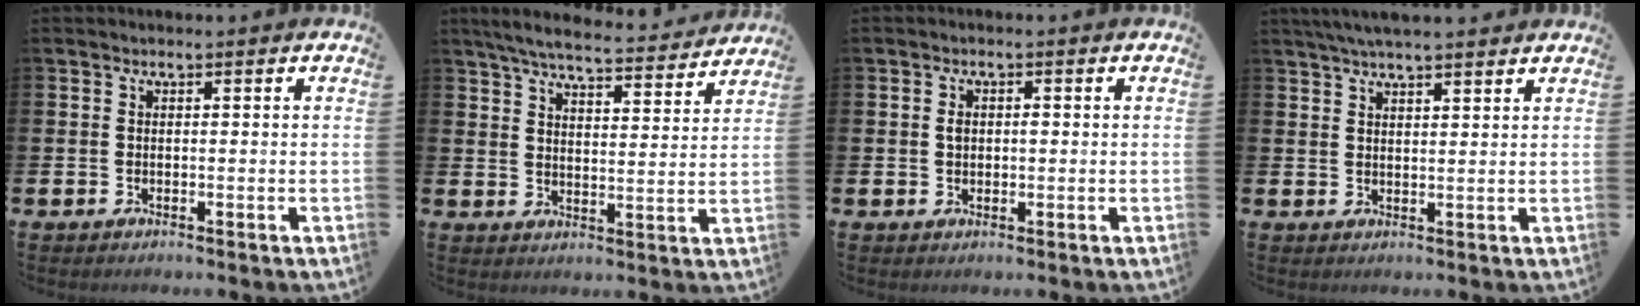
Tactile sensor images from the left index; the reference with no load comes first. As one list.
[{"total": 6.4, "force": [6.1, 0.7, 2.0], "torque": [-0.047, -0.042, 0.103]}, {"total": 1.8, "force": [0.2, 1.2, 1.3], "torque": [-0.006, 0.000, -0.003]}, {"total": 4.1, "force": [3.8, 0.3, 1.5], "torque": [-0.037, -0.007, 0.070]}]